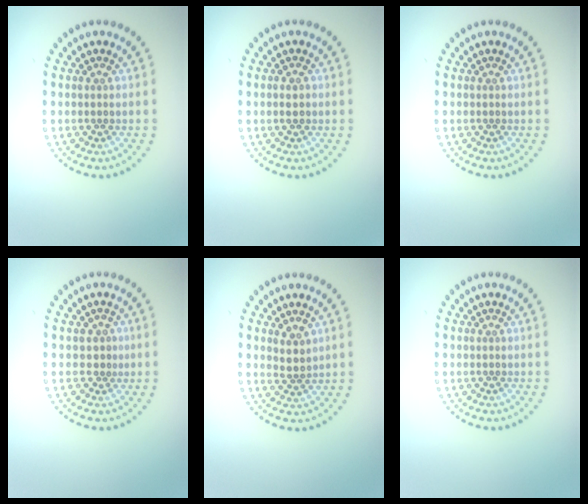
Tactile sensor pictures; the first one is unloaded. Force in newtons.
{"total": 1.1, "press": 1.1, "slide": 0.2}
{"total": 0.0}
{"total": 0.8, "press": 0.6, "slide": 0.6}
{"total": 1.7, "press": 1.4, "slide": 1.0}
{"total": 0.0}